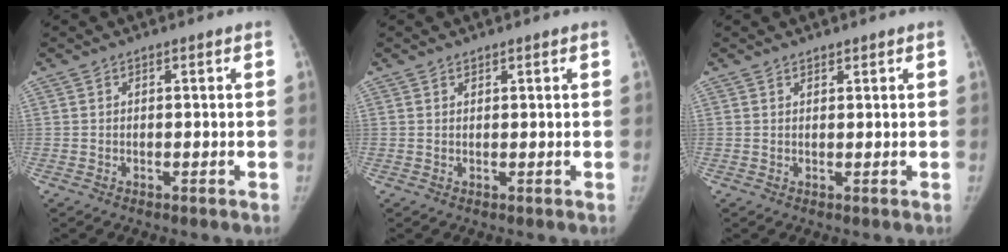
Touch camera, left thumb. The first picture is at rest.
{"total": 0.6, "force": [0.5, 0.3, 0.0], "torque": [0.002, -0.004, 0.007]}
{"total": 1.0, "force": [0.8, 0.4, 0.1], "torque": [0.004, -0.007, 0.012]}